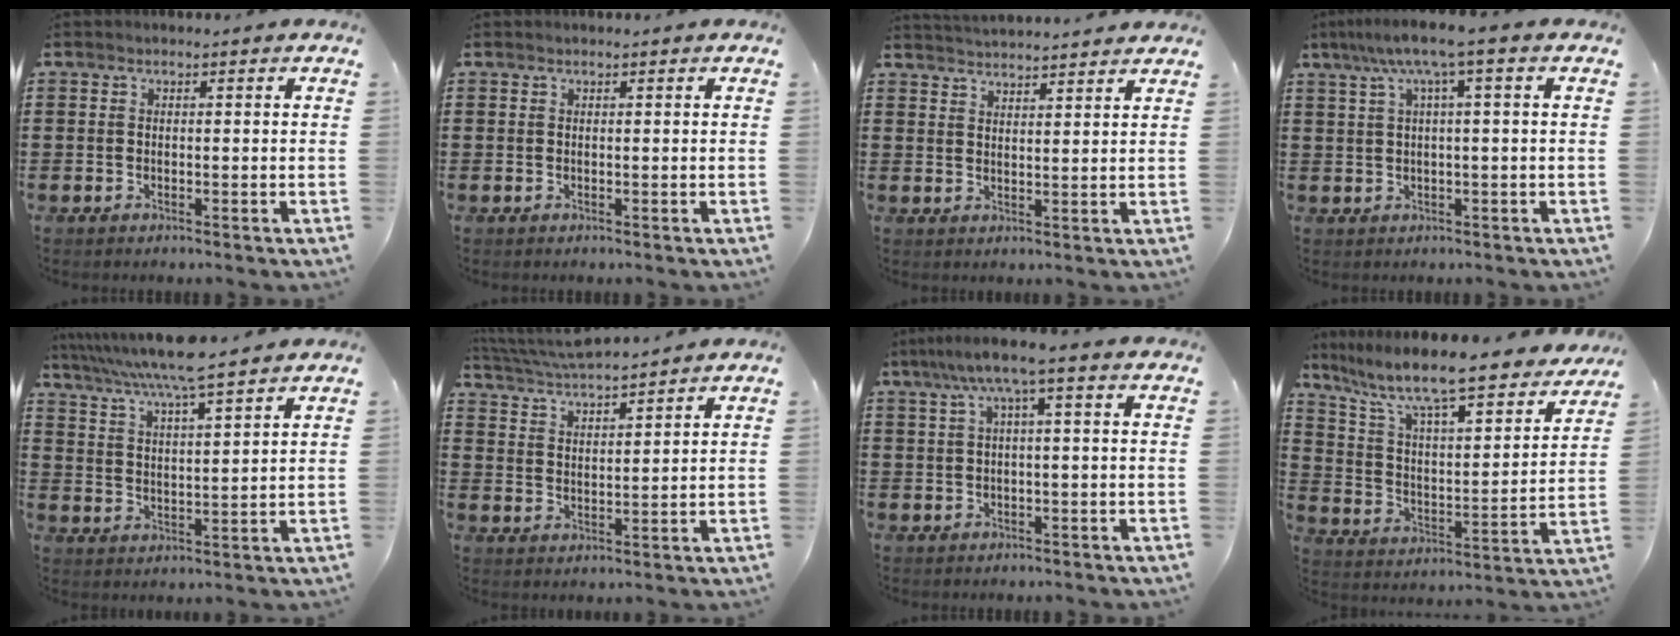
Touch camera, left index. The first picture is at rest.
{"total": 0.0}
{"total": 3.0, "force": [3.0, -0.4, -0.2], "torque": [-0.005, -0.011, 0.055]}
{"total": 5.8, "force": [1.8, 0.0, 5.5], "torque": [-0.110, 0.001, 0.026]}
{"total": 6.3, "force": [5.6, -0.7, 2.6], "torque": [-0.073, -0.036, 0.094]}
{"total": 4.8, "force": [4.6, -0.2, 1.4], "torque": [-0.044, -0.023, 0.081]}
{"total": 5.2, "force": [1.4, 0.2, 5.0], "torque": [-0.097, 0.006, 0.020]}
{"total": 9.4, "force": [8.1, 0.6, 4.8], "torque": [-0.128, -0.063, 0.132]}